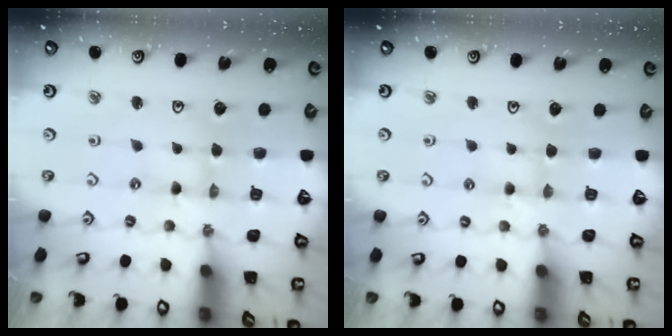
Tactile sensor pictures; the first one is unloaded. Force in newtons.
{"total": 3.0, "press": 2.9, "slide": 0.5}